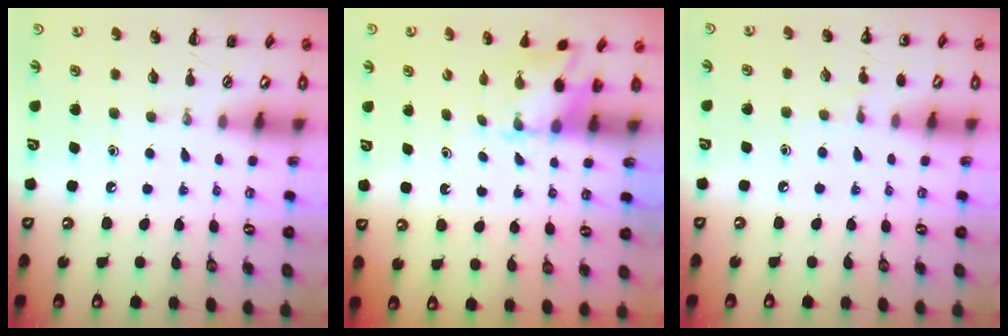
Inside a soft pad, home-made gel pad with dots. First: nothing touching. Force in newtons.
{"total": 2.2, "press": 2.1, "slide": 0.6}
{"total": 4.8, "press": 4.5, "slide": 1.5}